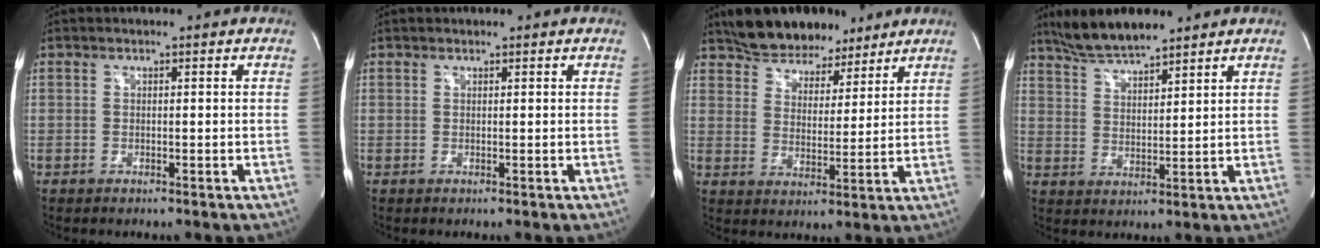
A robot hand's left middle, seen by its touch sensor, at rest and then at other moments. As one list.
[{"total": 0.0}, {"total": 10.2, "force": [8.5, 4.6, 3.2], "torque": [-0.044, 0.014, 0.143]}, {"total": 7.9, "force": [7.0, 1.1, 3.5], "torque": [-0.075, 0.010, 0.136]}]